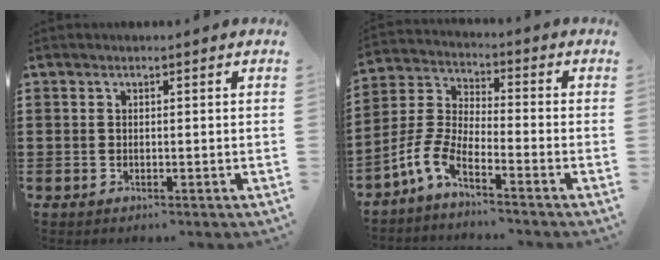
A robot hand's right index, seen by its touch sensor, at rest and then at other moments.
{"total": 5.4, "force": [-4.5, 1.0, 2.9], "torque": [-0.099, -0.017, -0.097]}